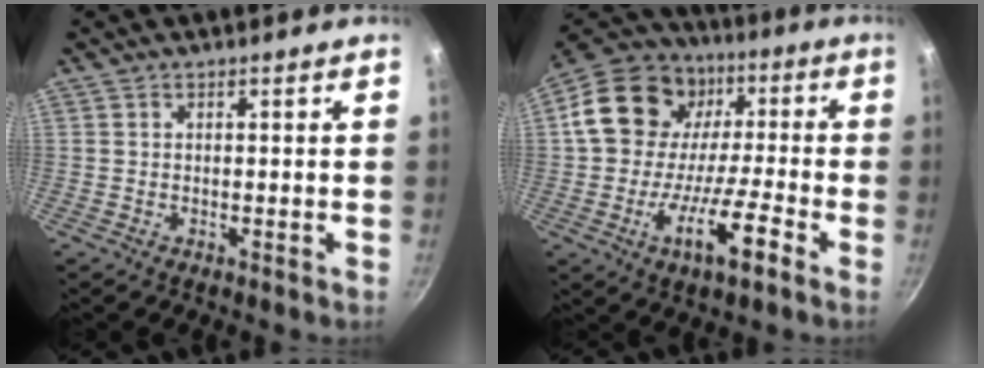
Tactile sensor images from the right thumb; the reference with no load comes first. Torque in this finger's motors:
{"motor_torque": [1.36, 3.64, 2.06, -0.63, 0.23]}